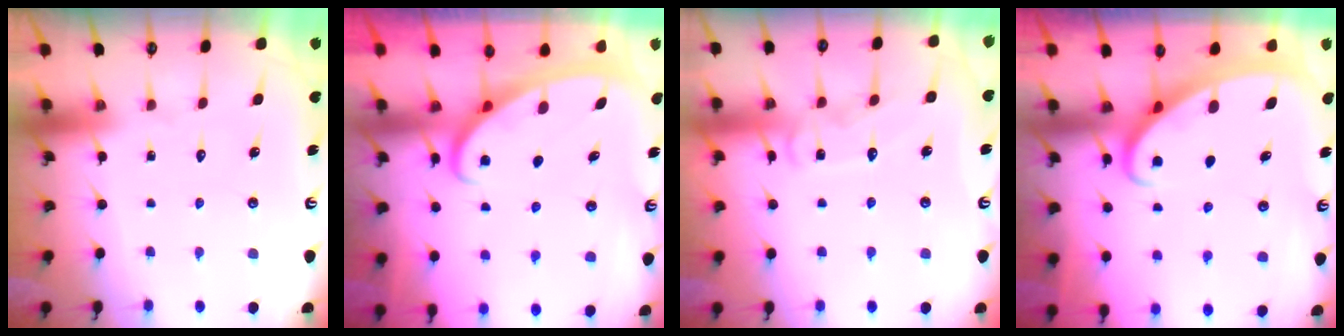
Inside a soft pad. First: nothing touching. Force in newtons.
{"total": 2.7, "press": 2.6, "slide": 0.4}
{"total": 7.6, "press": 7.6, "slide": 0.6}
{"total": 2.6, "press": 2.6, "slide": 0.3}